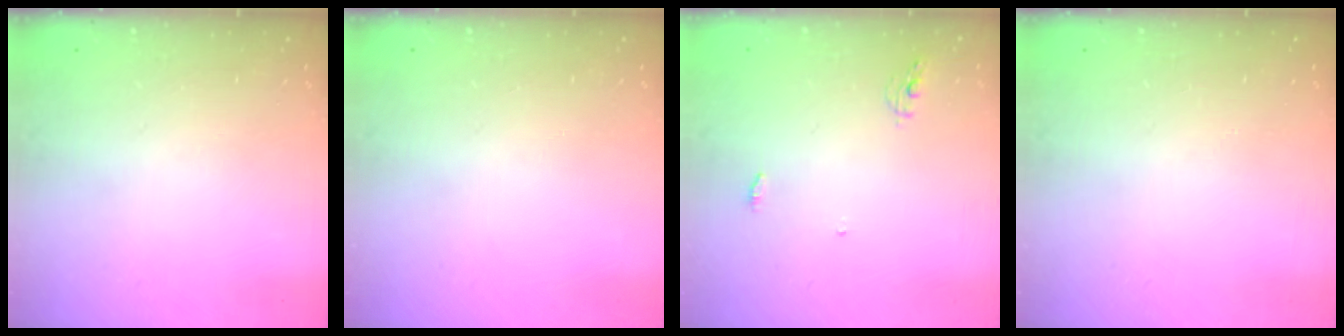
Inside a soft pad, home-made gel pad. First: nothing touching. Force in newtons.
{"total": 0.0}
{"total": 4.2, "press": 4.2, "slide": 0.4}
{"total": 0.0}